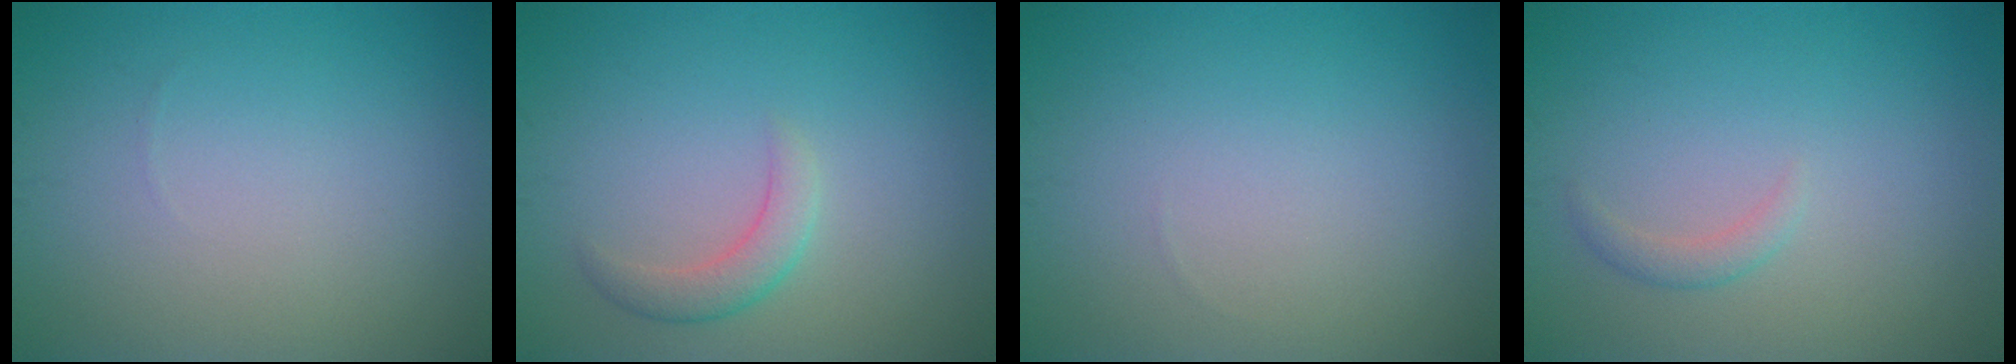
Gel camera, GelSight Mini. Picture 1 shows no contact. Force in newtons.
{"total": 2.2, "press": 2.1, "slide": 0.1}
{"total": 0.0}
{"total": 1.1, "press": 1.1, "slide": 0.1}